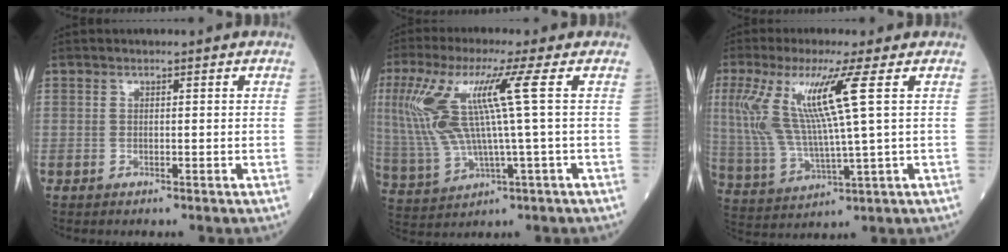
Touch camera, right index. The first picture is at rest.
{"total": 12.5, "force": [2.7, -0.3, 12.2], "torque": [-0.286, 0.015, 0.060]}
{"total": 12.1, "force": [3.7, -0.8, 11.5], "torque": [-0.260, 0.000, 0.076]}